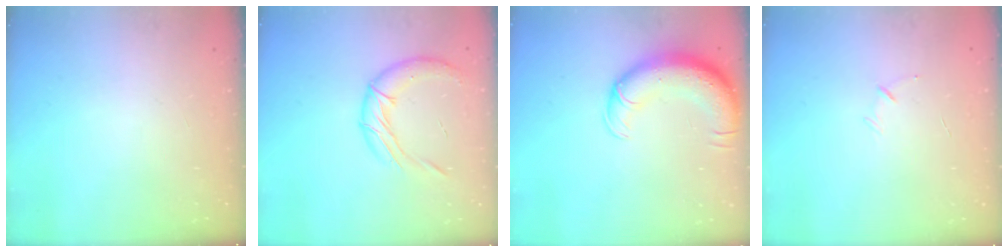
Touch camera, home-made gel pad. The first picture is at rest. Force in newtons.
{"total": 12.8, "press": 12.8, "slide": 1.5}
{"total": 13.9, "press": 13.5, "slide": 3.3}
{"total": 4.5, "press": 4.3, "slide": 1.3}